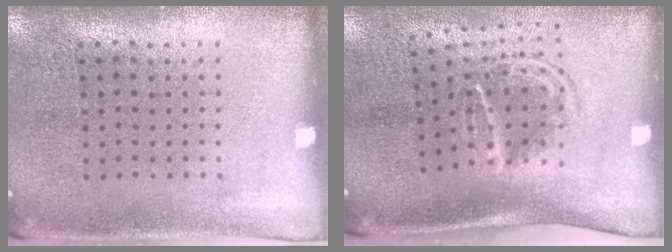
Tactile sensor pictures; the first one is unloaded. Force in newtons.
{"total": 1.8, "press": 1.2, "slide": 1.3}